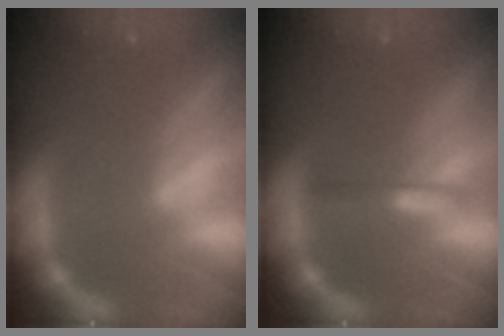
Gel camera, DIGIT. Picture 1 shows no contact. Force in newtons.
{"total": 1.4}